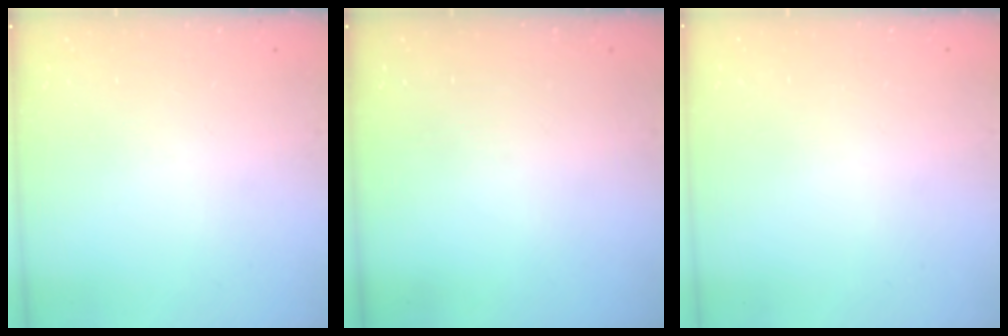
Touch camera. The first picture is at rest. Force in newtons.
{"total": 0.0}
{"total": 2.6, "press": 2.6, "slide": 0.2}